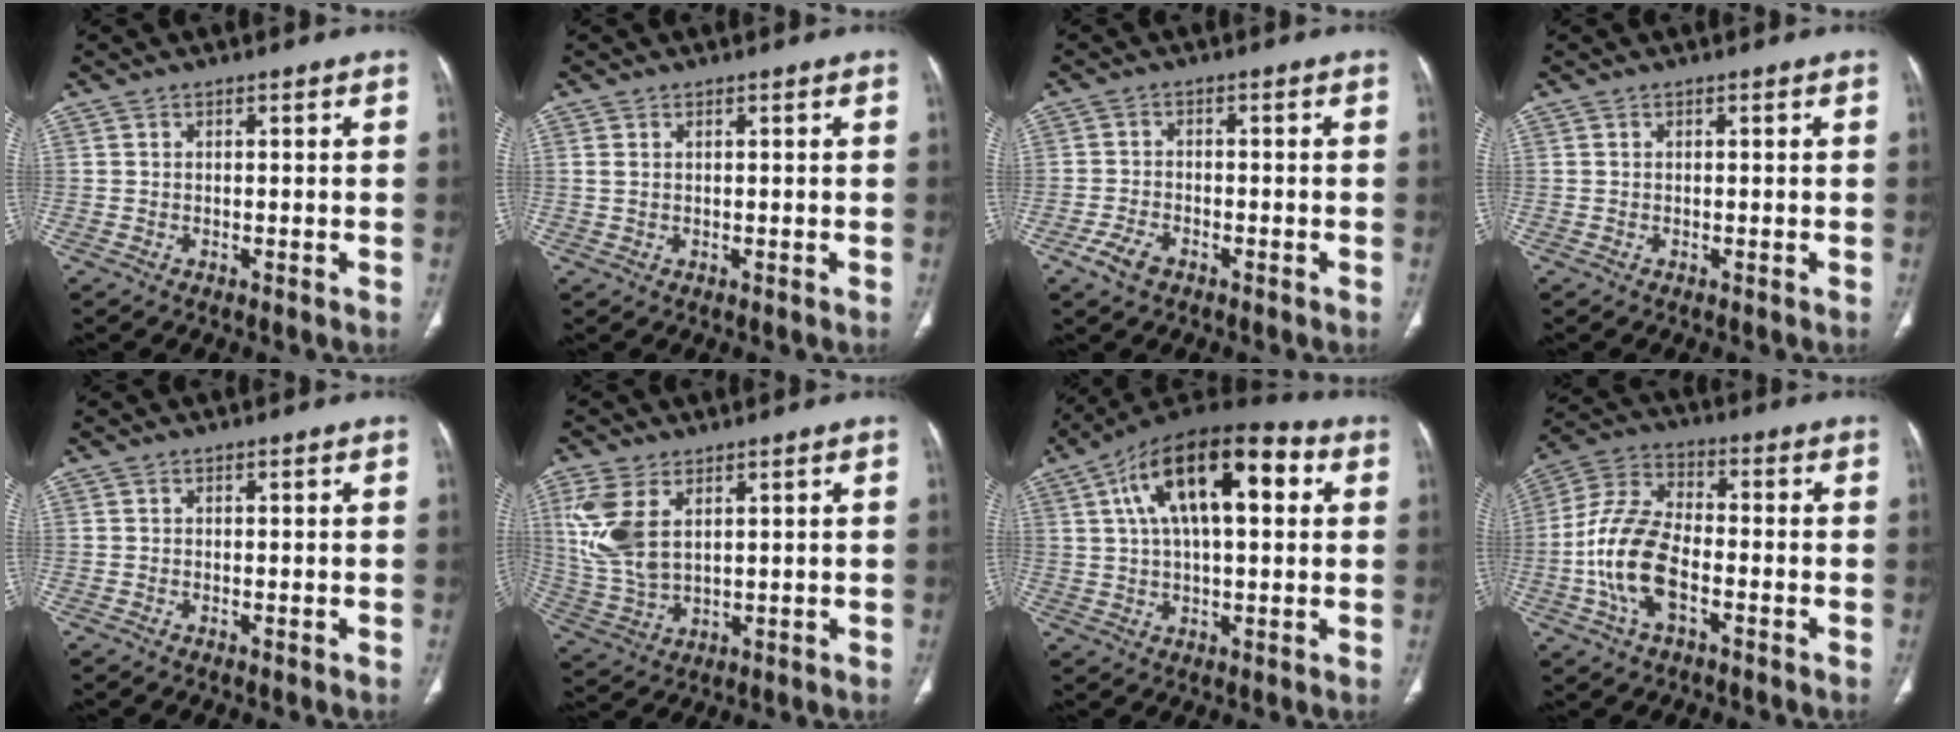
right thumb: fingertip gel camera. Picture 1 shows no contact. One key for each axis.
{"total": 1.1, "fx": 0.4, "fy": 0.6, "fz": 0.9, "tx": -0.028, "ty": 0.012, "tz": 0.017}
{"total": 4.2, "fx": -2.5, "fy": 2.3, "fz": 2.4, "tx": -0.053, "ty": 0.009, "tz": -0.045}
{"total": 0.0}
{"total": 0.0}
{"total": 10.8, "fx": 3.7, "fy": 6.0, "fz": 8.1, "tx": -0.189, "ty": -0.007, "tz": 0.087}
{"total": 20.6, "fx": 6.1, "fy": 9.3, "fz": 17.4, "tx": -0.276, "ty": 0.024, "tz": 0.091}
{"total": 13.5, "fx": -3.7, "fy": 7.2, "fz": 10.8, "tx": -0.224, "ty": 0.028, "tz": -0.075}